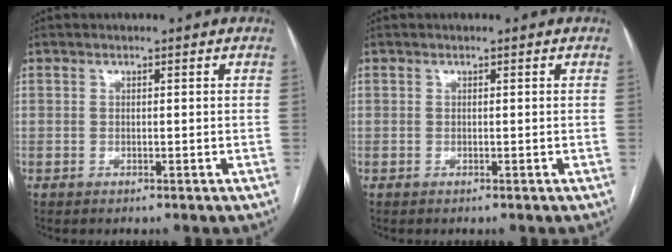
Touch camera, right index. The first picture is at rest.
{"total": 0.0}